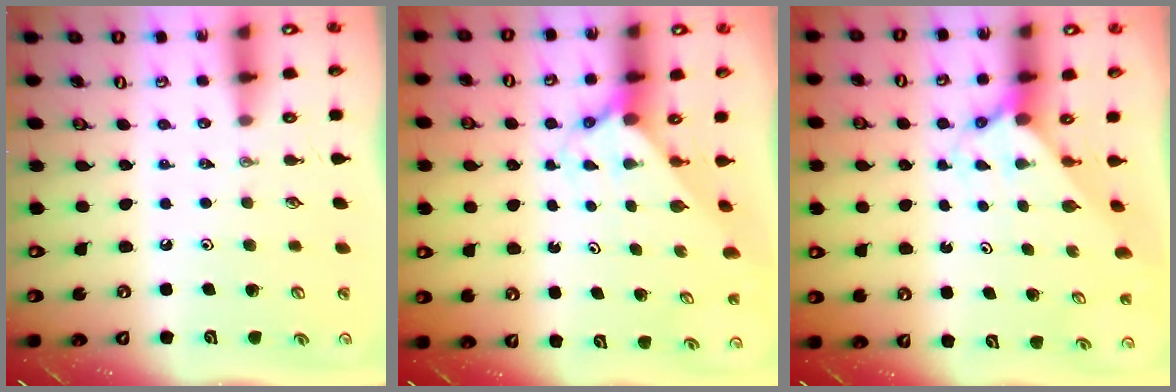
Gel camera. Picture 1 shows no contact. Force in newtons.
{"total": 1.7, "press": 1.7, "slide": 0.1}
{"total": 1.7, "press": 1.7, "slide": 0.1}